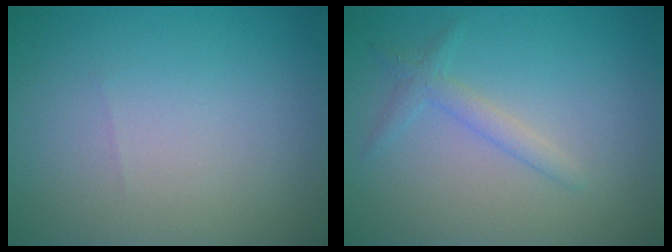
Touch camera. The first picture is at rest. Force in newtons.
{"total": 1.7, "press": 1.6, "slide": 0.2}